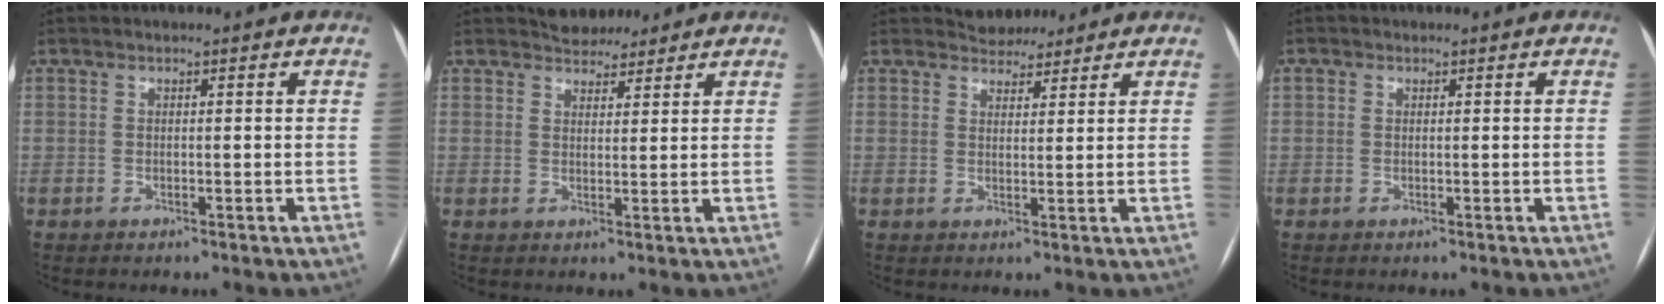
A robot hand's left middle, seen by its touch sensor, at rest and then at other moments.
{"total": 4.1, "force": [3.7, 1.7, 0.5], "torque": [-0.005, 0.009, 0.056]}
{"total": 3.8, "force": [3.5, 1.5, 0.0], "torque": [0.000, 0.008, 0.052]}
{"total": 0.6, "force": [0.2, 0.5, 0.2], "torque": [0.000, 0.002, 0.001]}